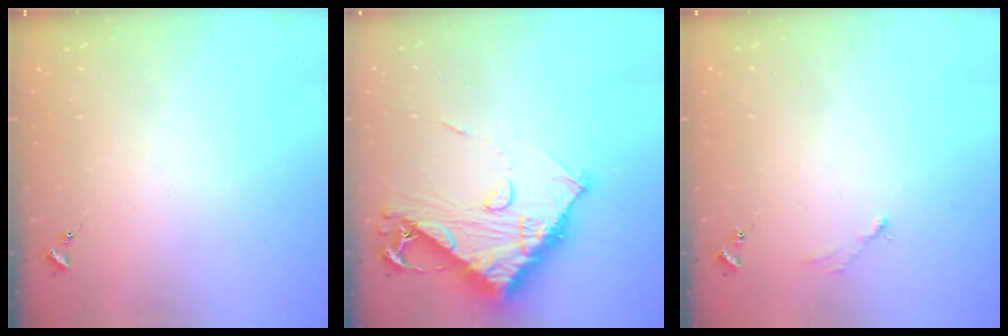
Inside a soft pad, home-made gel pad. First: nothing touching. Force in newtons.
{"total": 15.0, "press": 14.9, "slide": 1.4}
{"total": 2.9, "press": 2.9, "slide": 0.4}